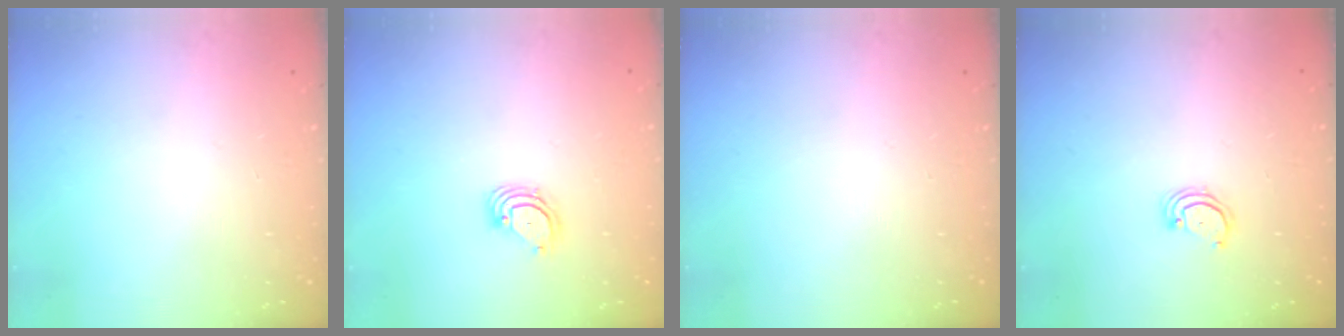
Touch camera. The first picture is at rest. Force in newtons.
{"total": 3.6, "press": 3.6, "slide": 0.3}
{"total": 0.0}
{"total": 2.3, "press": 2.2, "slide": 0.2}